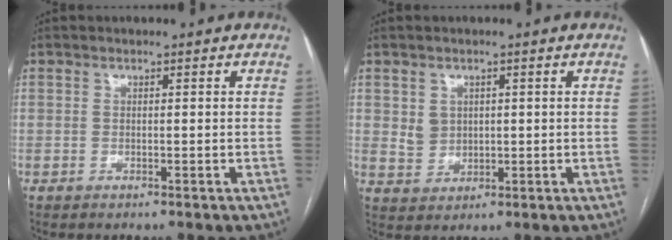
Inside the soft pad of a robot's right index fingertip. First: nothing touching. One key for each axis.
{"total": 3.3, "fx": 0.9, "fy": 2.9, "fz": 1.3, "tx": -0.030, "ty": 0.004, "tz": 0.025}